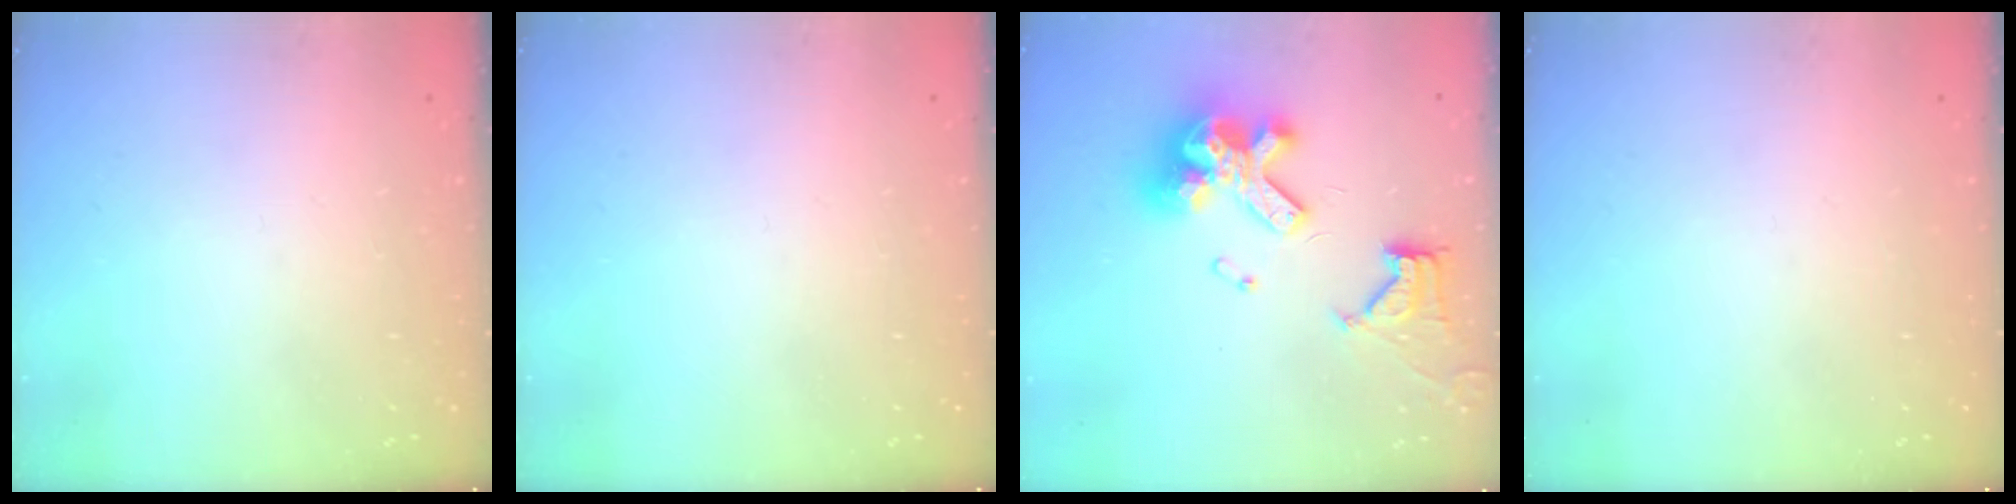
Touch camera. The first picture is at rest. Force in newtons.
{"total": 0.0}
{"total": 15.7, "press": 15.6, "slide": 1.7}
{"total": 0.0}